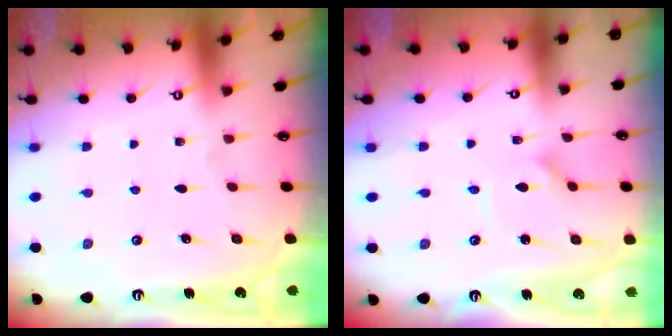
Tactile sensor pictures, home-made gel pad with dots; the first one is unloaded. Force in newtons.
{"total": 1.2, "press": 1.2, "slide": 0.2}